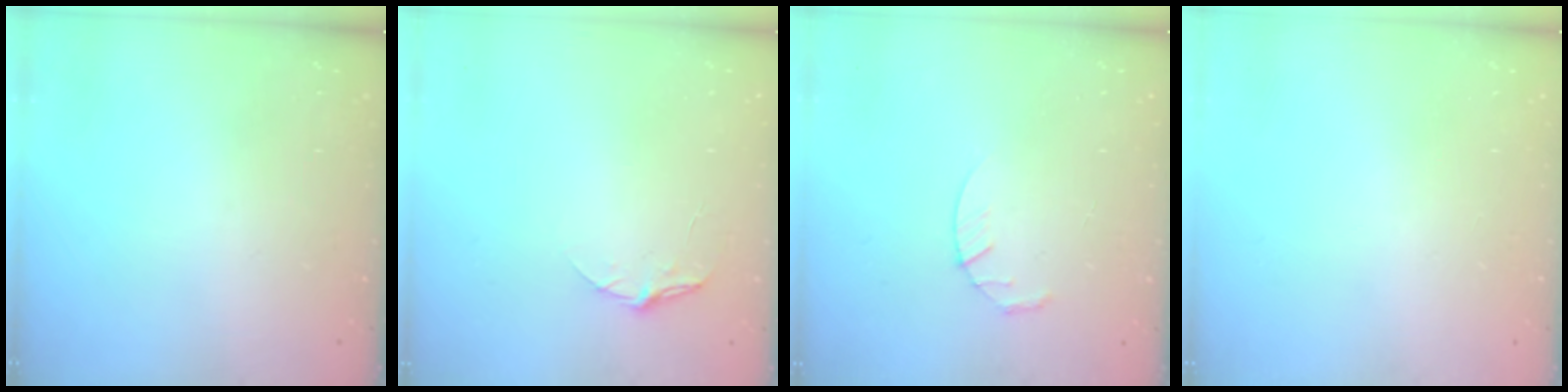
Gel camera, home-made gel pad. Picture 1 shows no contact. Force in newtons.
{"total": 5.3, "press": 5.2, "slide": 0.6}
{"total": 3.6, "press": 3.6, "slide": 0.5}
{"total": 0.0}